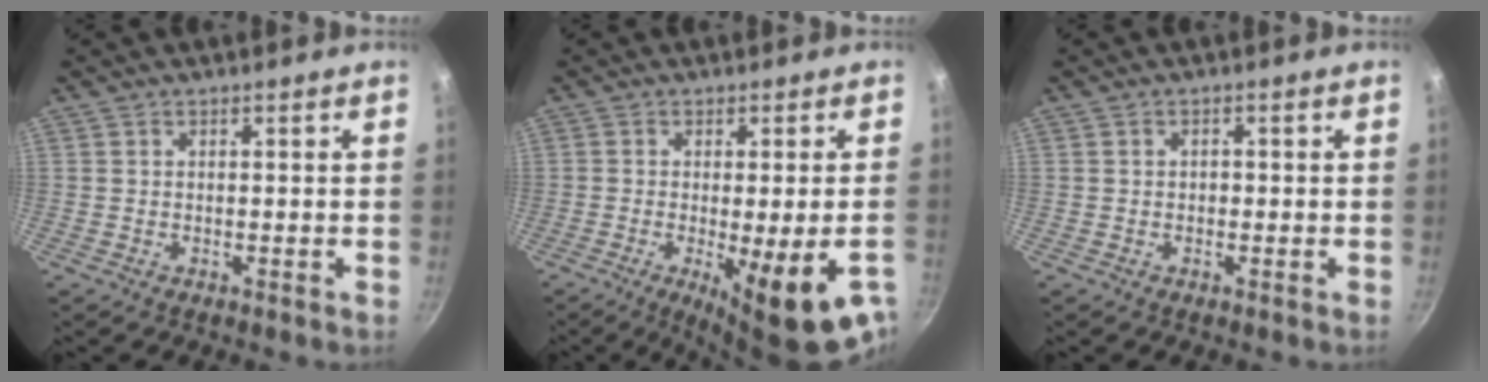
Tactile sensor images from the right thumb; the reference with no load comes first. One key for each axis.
{"total": 15.0, "fx": -6.3, "fy": 3.0, "fz": 13.3, "tx": -0.170, "ty": -0.016, "tz": -0.077}
{"total": 1.1, "fx": 0.0, "fy": 0.9, "fz": 0.7, "tx": -0.008, "ty": 0.005, "tz": -0.002}